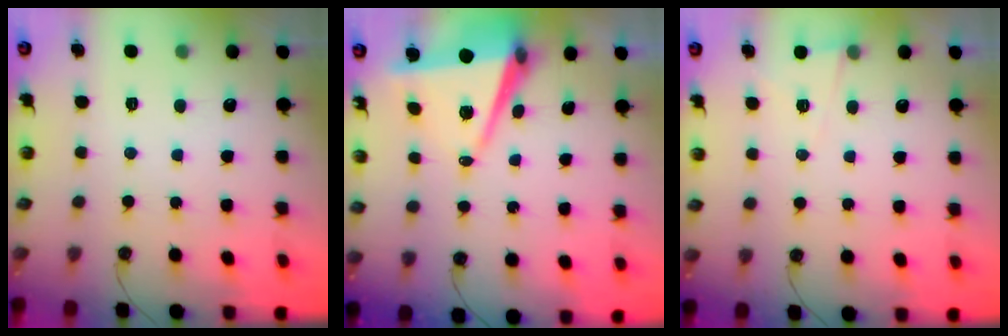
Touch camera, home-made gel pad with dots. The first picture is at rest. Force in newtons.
{"total": 8.0, "press": 6.9, "slide": 4.1}
{"total": 4.2, "press": 3.0, "slide": 2.9}